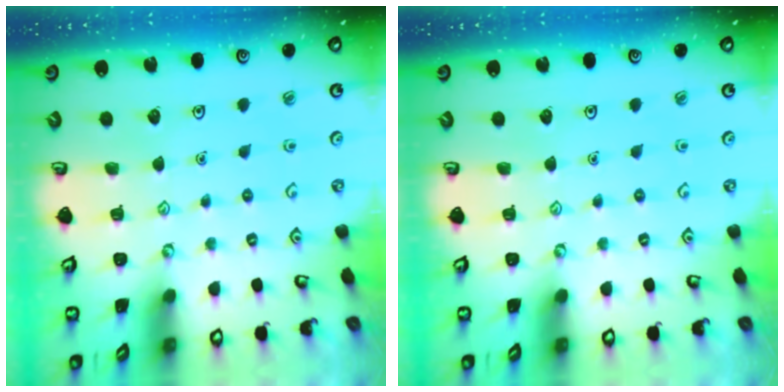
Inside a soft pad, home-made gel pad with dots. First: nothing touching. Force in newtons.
{"total": 0.0}